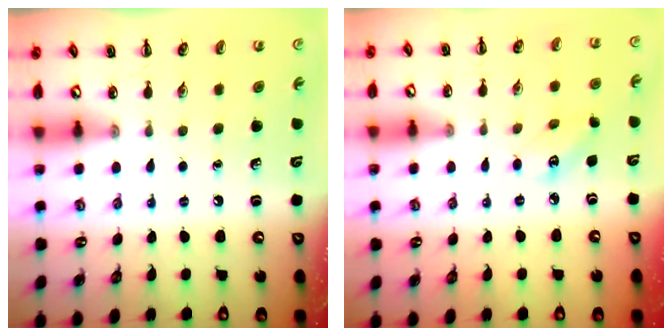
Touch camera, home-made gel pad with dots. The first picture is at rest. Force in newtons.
{"total": 3.7, "press": 3.6, "slide": 0.6}